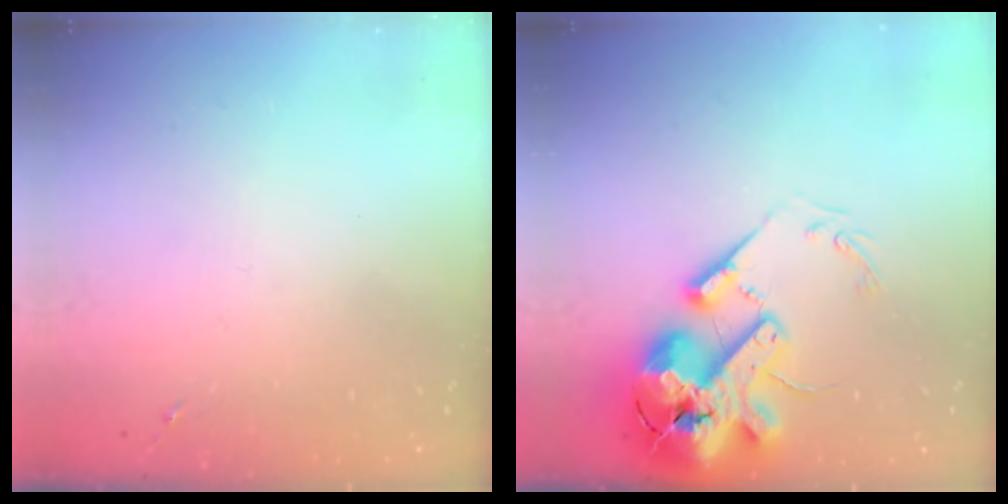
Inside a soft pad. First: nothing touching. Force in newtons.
{"total": 20.9, "press": 20.6, "slide": 3.4}